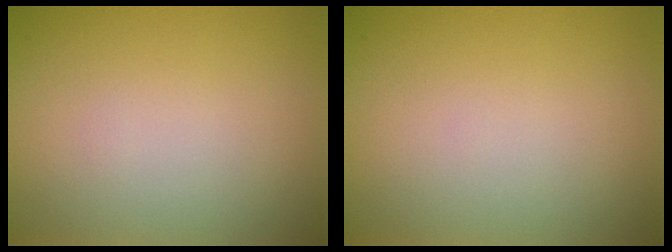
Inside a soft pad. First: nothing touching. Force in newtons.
{"total": 0.0}